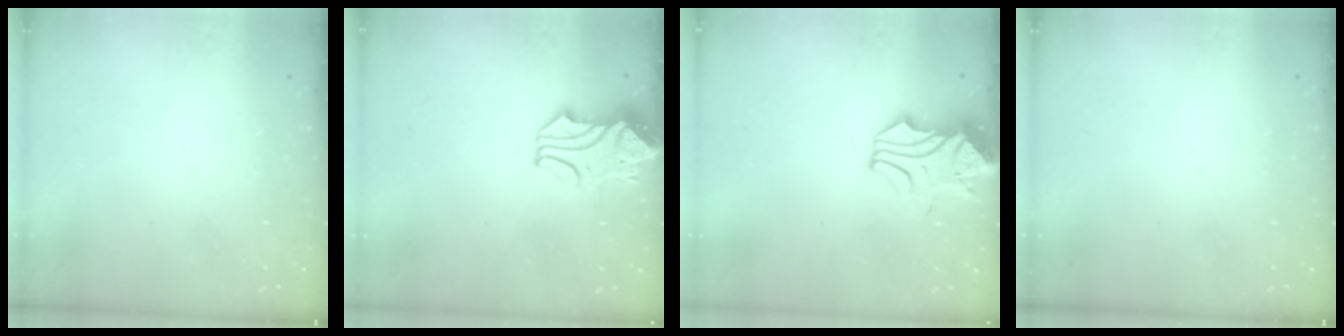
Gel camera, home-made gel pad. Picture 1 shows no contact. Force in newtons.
{"total": 1.6, "press": 1.4, "slide": 0.9}
{"total": 1.4, "press": 0.5, "slide": 1.3}
{"total": 0.0}